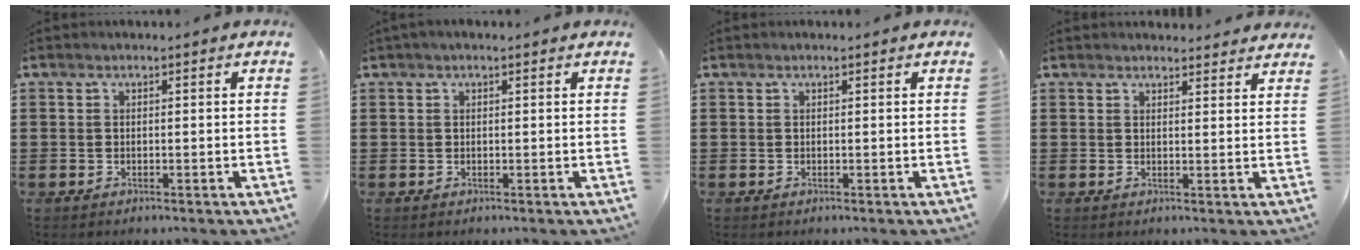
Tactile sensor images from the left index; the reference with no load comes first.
{"total": 0.6, "force": [0.3, 0.1, 0.5], "torque": [-0.009, 0.003, 0.006]}
{"total": 0.0}
{"total": 2.2, "force": [2.2, 0.2, 0.0], "torque": [-0.004, -0.003, 0.043]}